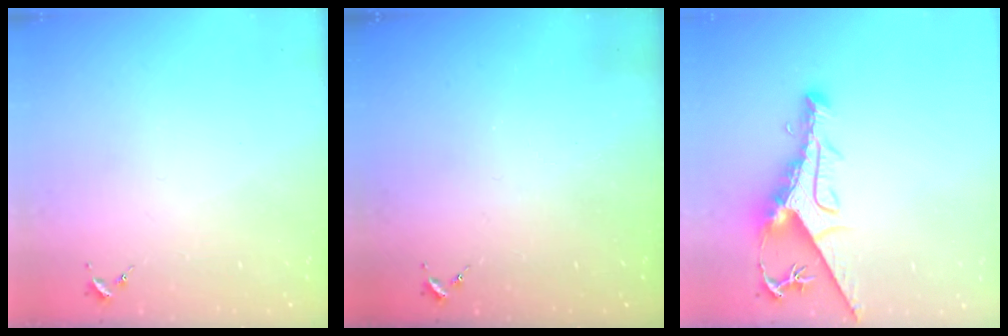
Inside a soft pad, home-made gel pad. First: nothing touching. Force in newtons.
{"total": 0.0}
{"total": 11.5, "press": 11.4, "slide": 1.3}